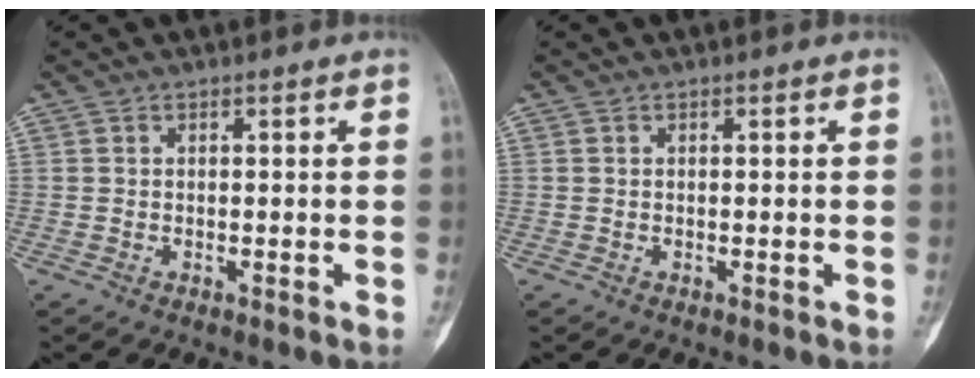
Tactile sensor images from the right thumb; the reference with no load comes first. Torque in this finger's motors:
{"motor_torque": [0.07, 0.04, 0.00, 0.00, 0.02]}